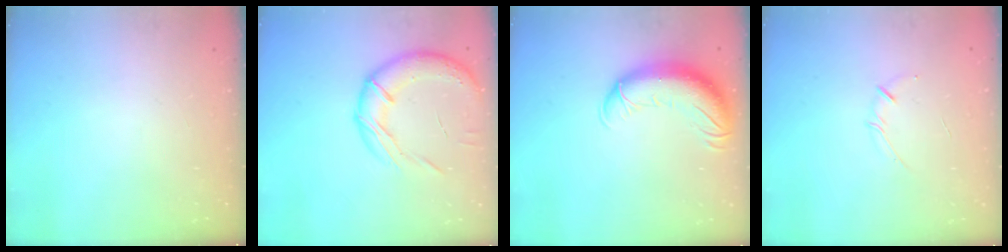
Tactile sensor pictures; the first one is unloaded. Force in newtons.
{"total": 17.2, "press": 16.9, "slide": 3.1}
{"total": 13.4, "press": 13.0, "slide": 3.1}
{"total": 3.3, "press": 3.2, "slide": 0.6}